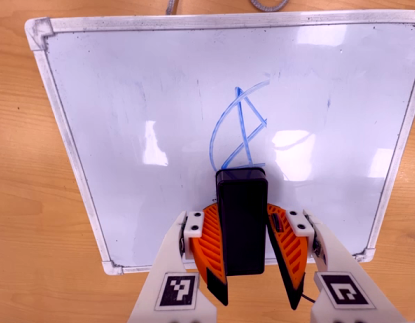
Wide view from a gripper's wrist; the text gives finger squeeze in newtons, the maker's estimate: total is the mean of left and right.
{"total": 7.6, "left": 7.8, "right": 7.4}